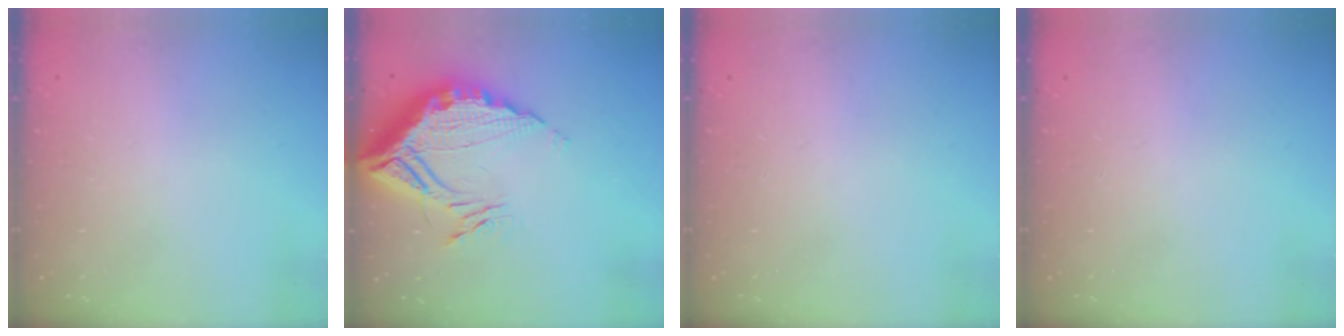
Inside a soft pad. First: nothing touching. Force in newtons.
{"total": 16.5, "press": 16.5, "slide": 1.5}
{"total": 0.0}
{"total": 0.0}